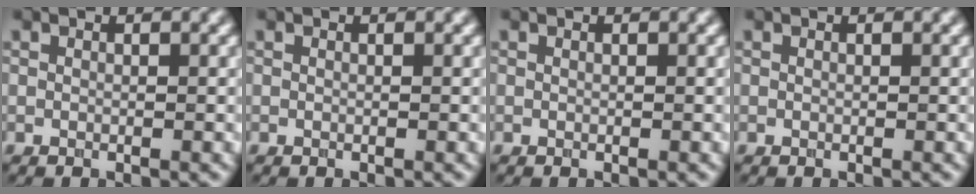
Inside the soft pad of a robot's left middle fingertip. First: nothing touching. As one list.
[{"total": 0.0}, {"total": 0.0}, {"total": 0.0}]